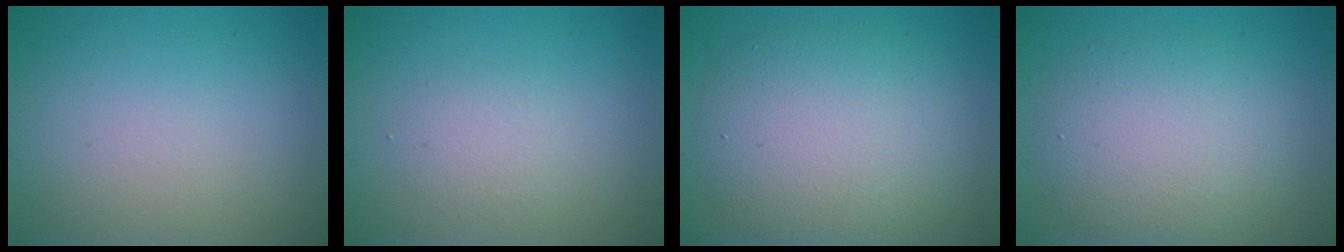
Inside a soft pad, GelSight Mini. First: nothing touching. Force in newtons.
{"total": 1.5, "press": 1.5, "slide": 0.1}
{"total": 7.5, "press": 7.5, "slide": 0.2}
{"total": 5.3, "press": 5.3, "slide": 0.3}